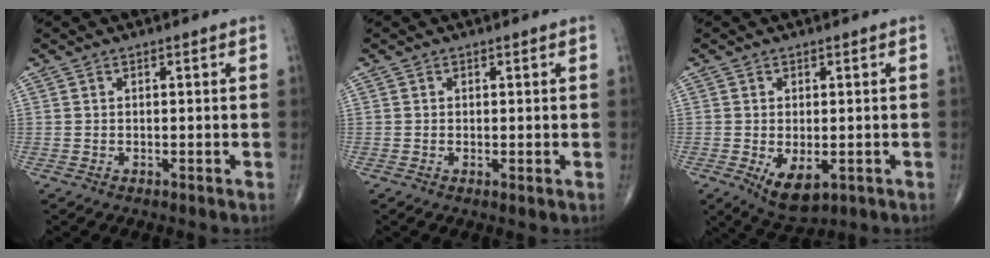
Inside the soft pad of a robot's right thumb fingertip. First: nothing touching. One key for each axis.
{"total": 0.7, "fx": 0.0, "fy": 0.1, "fz": 0.7, "tx": -0.015, "ty": -0.004, "tz": -0.002}
{"total": 6.4, "fx": -1.8, "fy": 3.3, "fz": 5.2, "tx": -0.085, "ty": -0.012, "tz": -0.017}